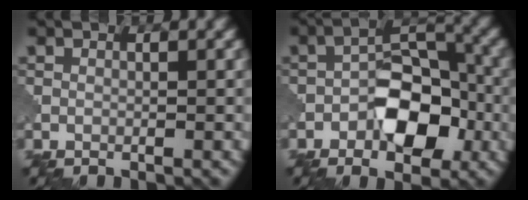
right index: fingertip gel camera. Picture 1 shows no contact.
{"total": 6.6, "force": [-2.0, 3.7, 5.0], "torque": [-0.068, 0.013, -0.032]}